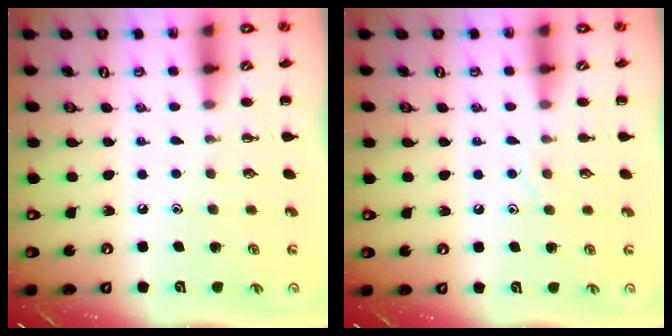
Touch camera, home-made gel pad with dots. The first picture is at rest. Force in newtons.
{"total": 5.2, "press": 5.2, "slide": 0.9}